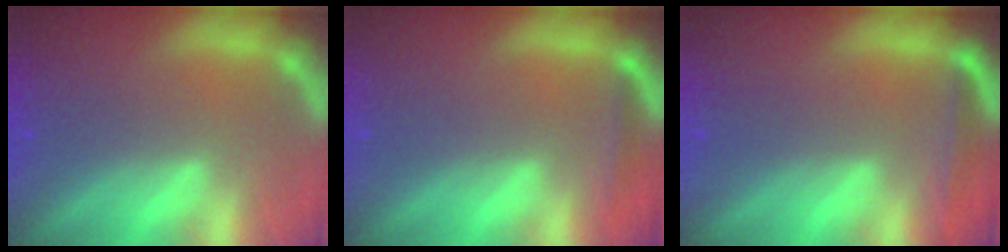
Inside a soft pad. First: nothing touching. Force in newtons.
{"total": 1.4}
{"total": 2.5}